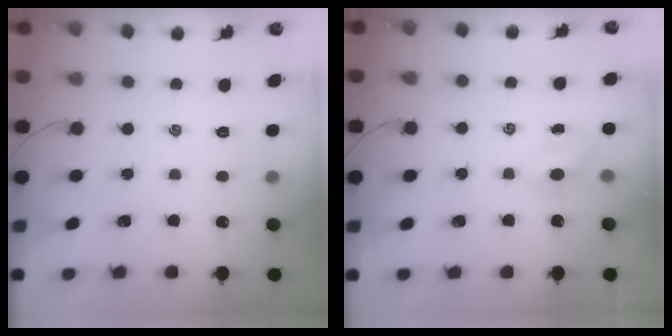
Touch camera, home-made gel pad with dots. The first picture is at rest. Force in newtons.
{"total": 3.6, "press": 3.5, "slide": 1.0}